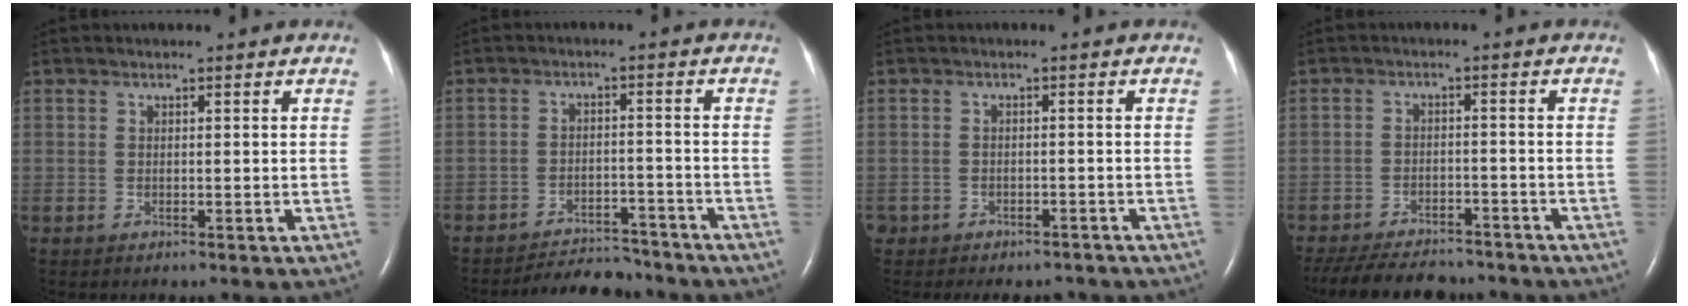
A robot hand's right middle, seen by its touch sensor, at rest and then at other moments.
{"total": 7.9, "force": [-7.6, 1.8, 0.7], "torque": [-0.010, 0.000, -0.112]}
{"total": 5.7, "force": [-4.7, 3.0, 1.0], "torque": [-0.015, 0.014, -0.056]}
{"total": 15.3, "force": [-13.3, 4.9, 5.9], "torque": [-0.140, -0.014, -0.189]}